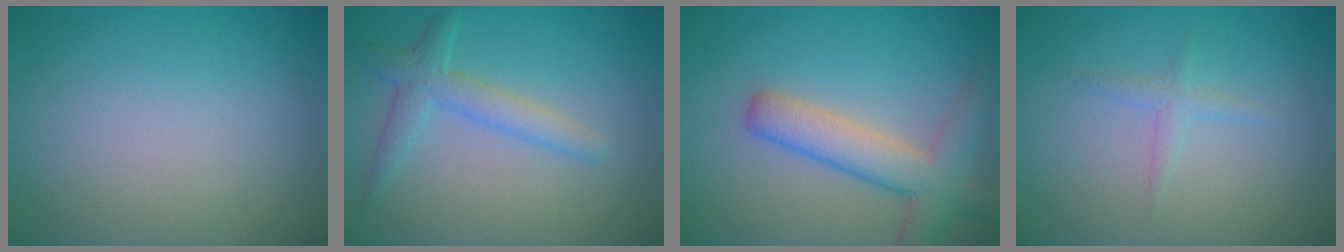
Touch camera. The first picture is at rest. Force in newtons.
{"total": 2.7, "press": 2.7, "slide": 0.1}
{"total": 5.4, "press": 5.3, "slide": 0.4}
{"total": 1.2, "press": 1.2, "slide": 0.1}